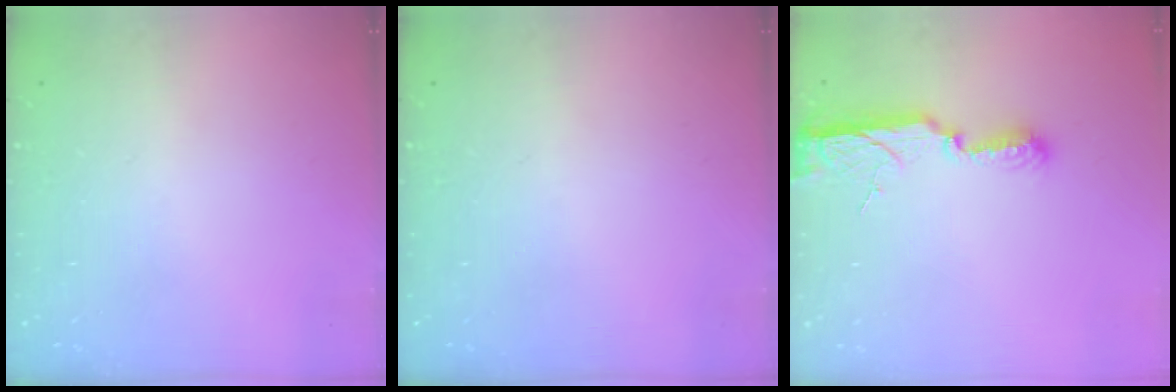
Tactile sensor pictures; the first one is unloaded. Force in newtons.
{"total": 0.0}
{"total": 10.6, "press": 9.3, "slide": 5.2}